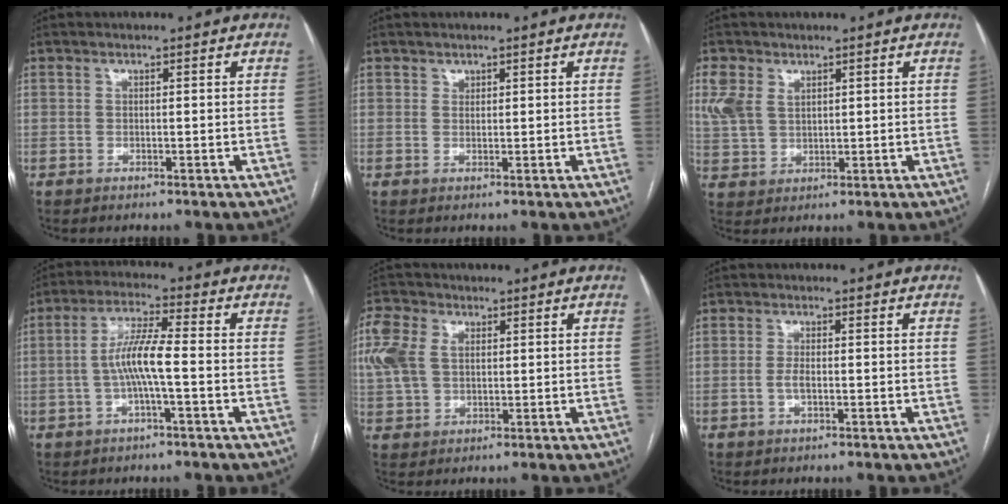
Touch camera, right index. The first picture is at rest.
{"total": 0.9, "force": [0.6, 0.6, 0.1], "torque": [0.004, -0.002, 0.008]}
{"total": 6.5, "force": [3.3, 4.4, 3.4], "torque": [-0.097, 0.018, 0.073]}
{"total": 7.0, "force": [-1.1, 0.5, 6.9], "torque": [-0.138, 0.012, -0.024]}
{"total": 9.8, "force": [2.9, 6.9, 6.3], "torque": [-0.186, 0.027, 0.057]}
{"total": 1.6, "force": [-0.3, 0.5, 1.5], "torque": [-0.035, 0.001, -0.006]}